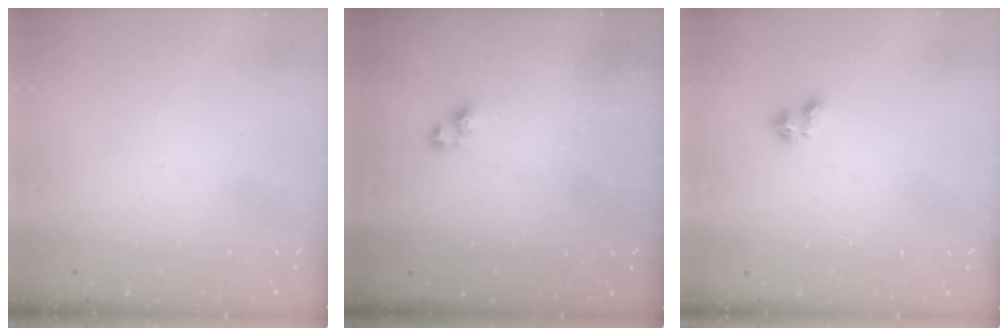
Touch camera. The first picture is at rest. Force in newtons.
{"total": 3.7, "press": 3.7, "slide": 0.2}
{"total": 2.4, "press": 2.3, "slide": 0.6}